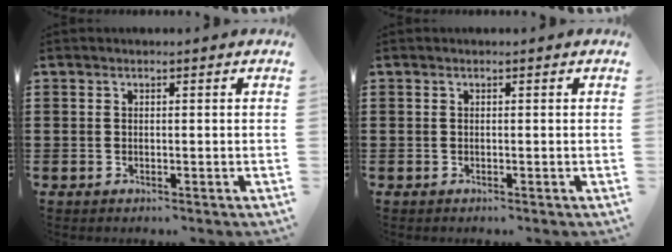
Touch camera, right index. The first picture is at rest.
{"total": 0.0}